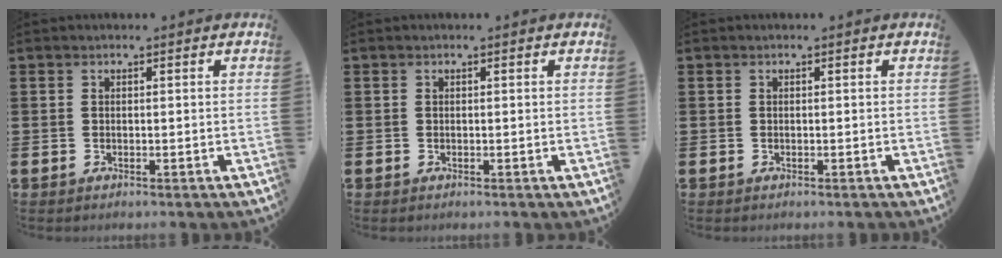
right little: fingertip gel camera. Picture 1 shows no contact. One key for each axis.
{"total": 0.0}
{"total": 0.0}